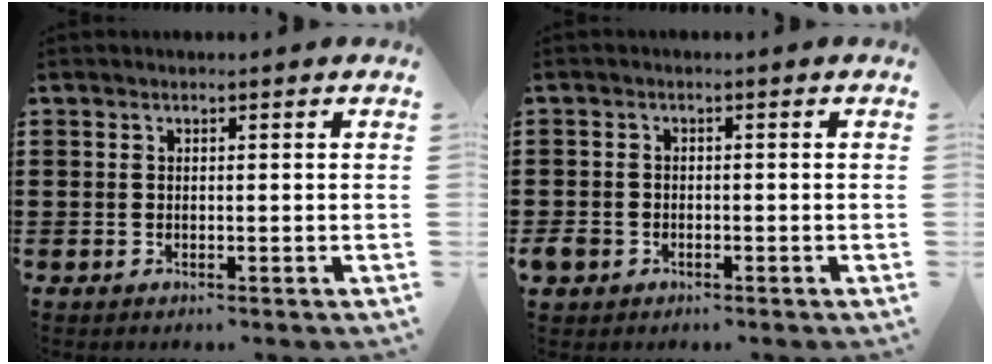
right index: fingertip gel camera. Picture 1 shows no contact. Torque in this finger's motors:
{"motor_torque": [1.01, 1.01, 0.15, 0.02]}